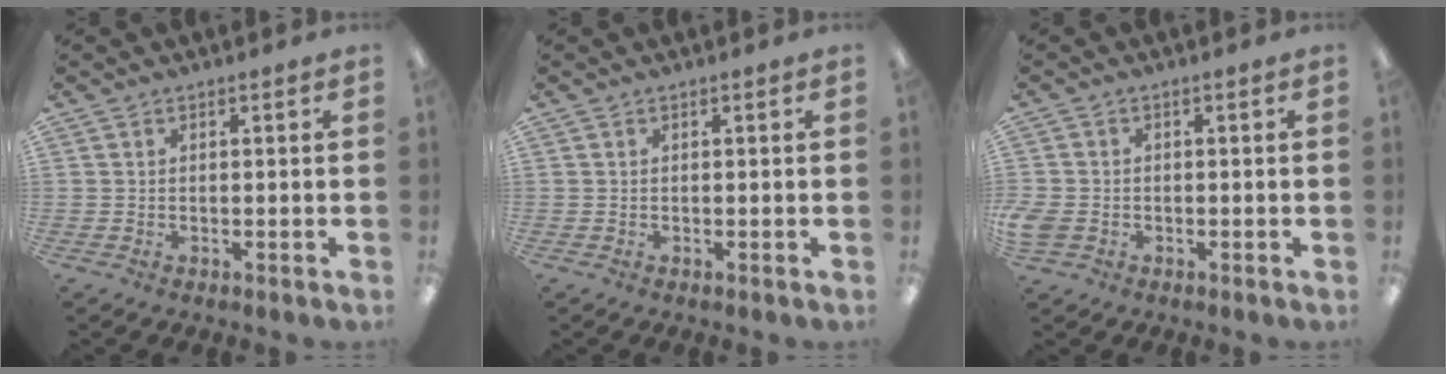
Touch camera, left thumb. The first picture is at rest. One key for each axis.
{"total": 0.0}
{"total": 3.8, "fx": -0.9, "fy": 3.2, "fz": 2.0, "tx": -0.046, "ty": 0.004, "tz": -0.016}